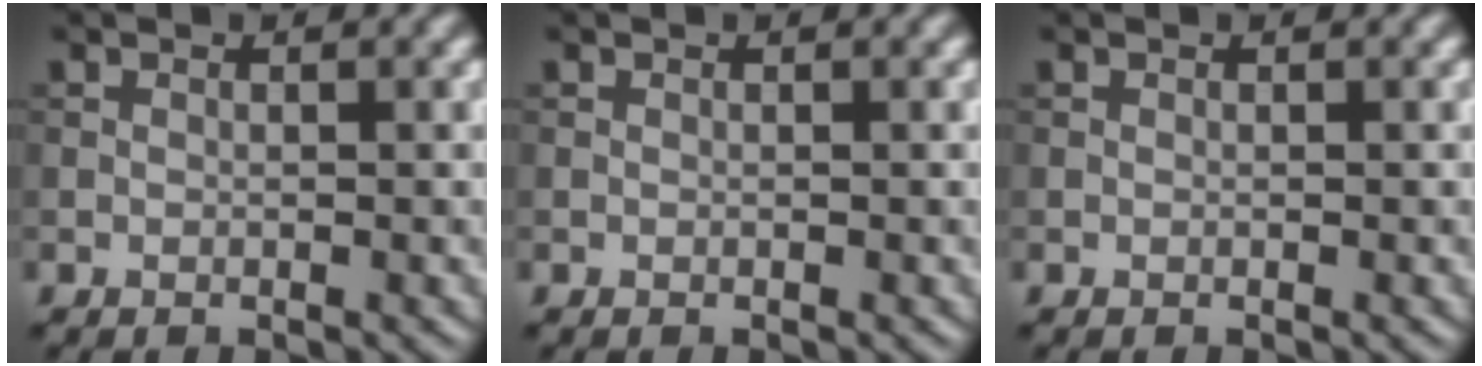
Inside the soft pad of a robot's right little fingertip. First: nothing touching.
{"total": 0.0}
{"total": 0.0}